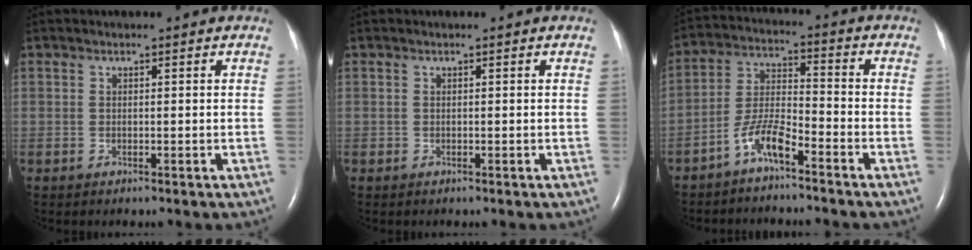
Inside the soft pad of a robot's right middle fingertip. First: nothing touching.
{"total": 0.0}
{"total": 6.4, "force": [-4.6, 1.1, 4.3], "torque": [-0.101, 0.003, -0.092]}